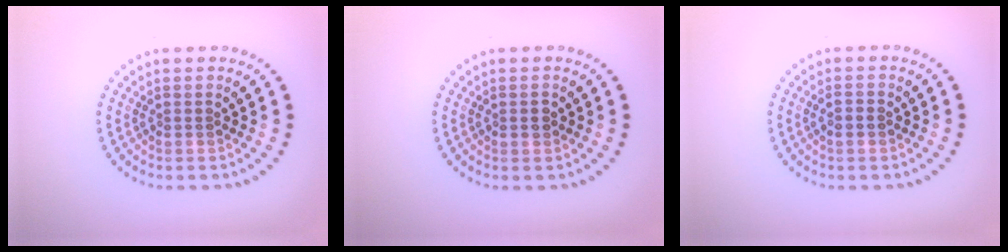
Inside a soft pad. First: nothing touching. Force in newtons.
{"total": 1.2, "press": 1.2, "slide": 0.1}
{"total": 0.9, "press": 0.9, "slide": 0.2}